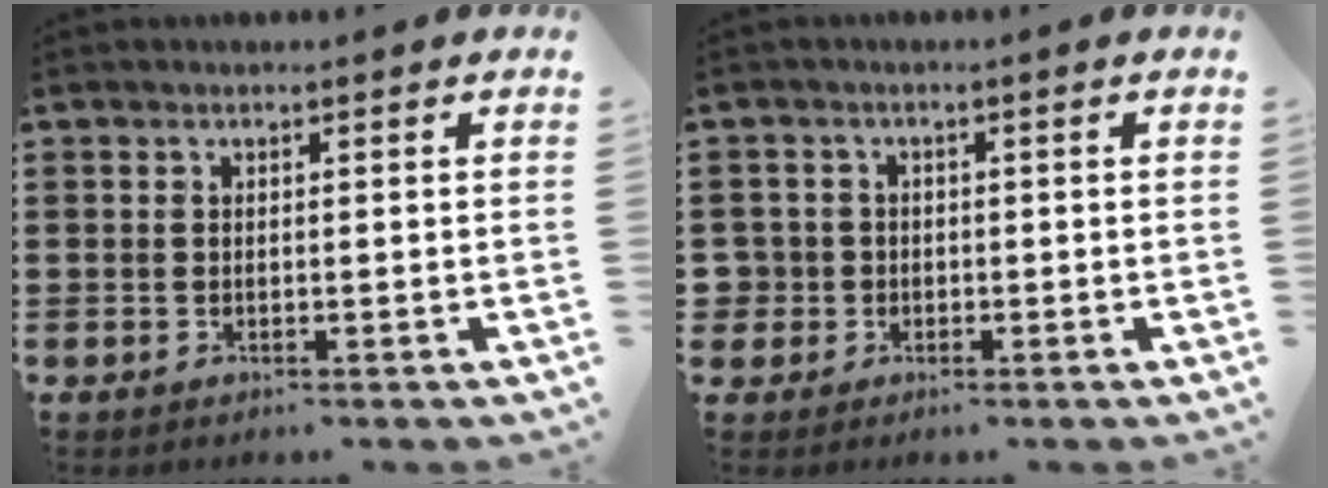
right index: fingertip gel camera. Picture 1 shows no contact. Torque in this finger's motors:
{"motor_torque": [1.01, 1.12, 0.17, 0.02]}